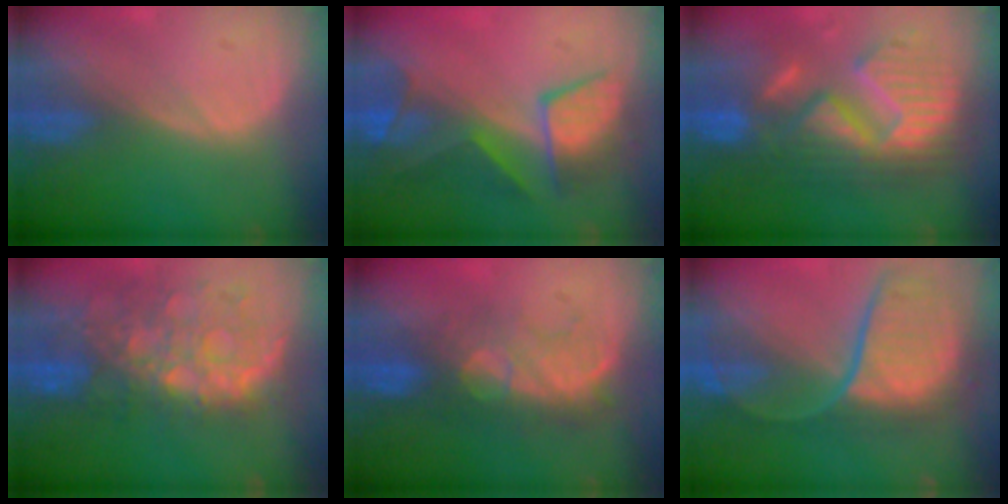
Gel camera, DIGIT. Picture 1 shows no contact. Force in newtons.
{"total": 8.0, "press": 7.9, "slide": 1.6}
{"total": 12.9, "press": 12.8, "slide": 1.4}
{"total": 11.2, "press": 9.8, "slide": 5.5}
{"total": 8.2, "press": 7.9, "slide": 2.3}
{"total": 10.9, "press": 9.8, "slide": 4.8}